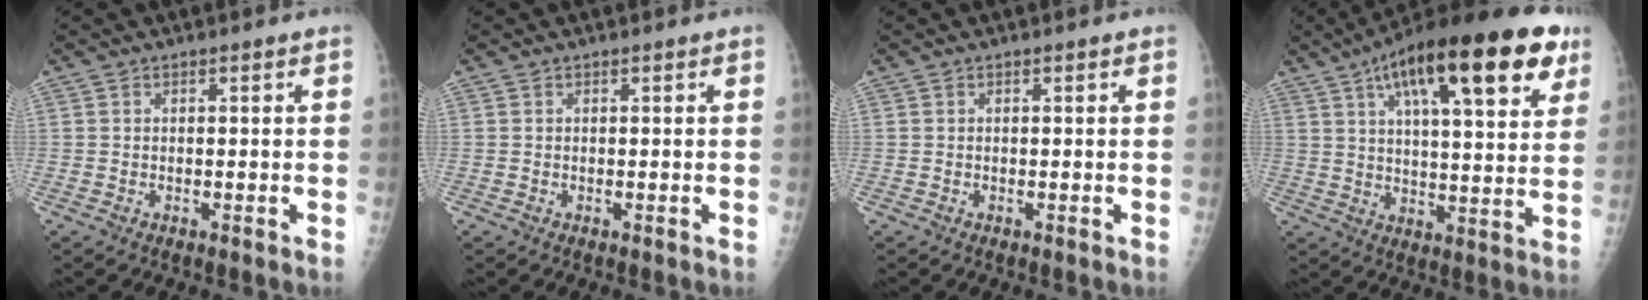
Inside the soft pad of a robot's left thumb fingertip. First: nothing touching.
{"total": 0.0}
{"total": 0.0}
{"total": 24.6, "force": [12.5, 7.7, 19.7], "torque": [-0.282, -0.010, 0.185]}